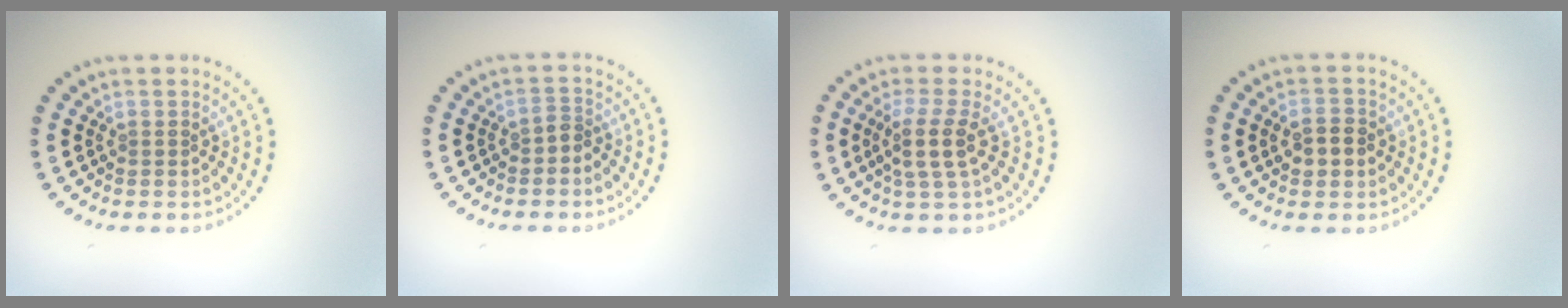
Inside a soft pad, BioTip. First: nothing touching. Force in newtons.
{"total": 1.2, "press": 0.9, "slide": 0.8}
{"total": 2.9, "press": 2.3, "slide": 1.7}
{"total": 2.5, "press": 2.5, "slide": 0.1}